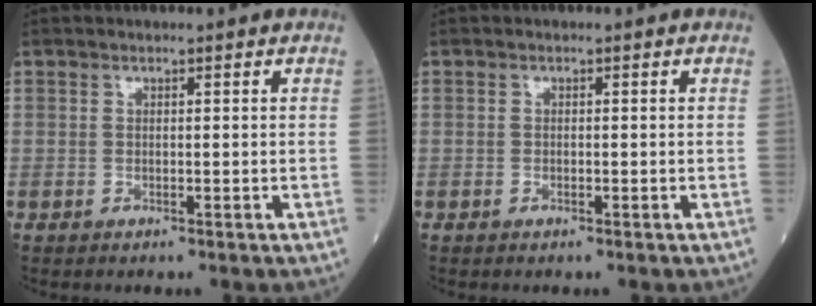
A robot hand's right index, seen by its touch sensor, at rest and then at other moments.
{"total": 0.5, "force": [-0.4, 0.1, 0.4], "torque": [-0.008, 0.000, -0.006]}